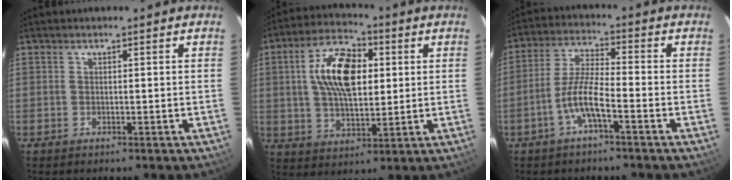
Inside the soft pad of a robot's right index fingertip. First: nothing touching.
{"total": 13.9, "force": [2.7, 7.3, 11.5], "torque": [-0.209, 0.023, 0.047]}
{"total": 6.9, "force": [-3.5, 1.0, 5.8], "torque": [-0.125, 0.008, -0.068]}